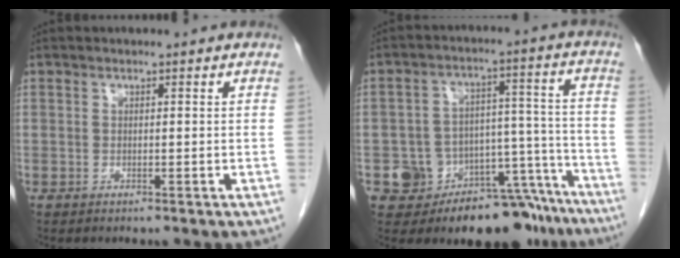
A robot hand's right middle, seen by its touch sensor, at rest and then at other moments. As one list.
[{"total": 14.4, "force": [-11.1, 7.9, 4.8], "torque": [-0.023, 0.076, -0.150]}]